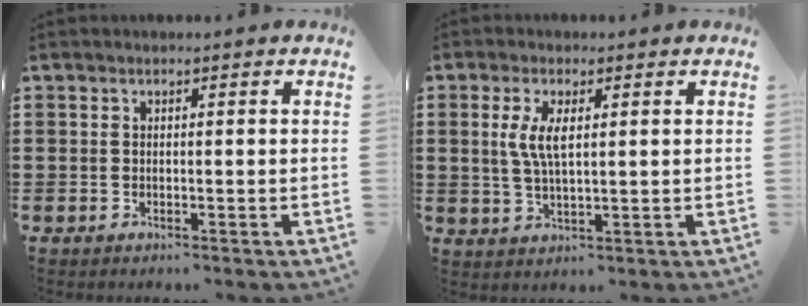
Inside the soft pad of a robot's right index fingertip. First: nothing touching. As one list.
[{"total": 4.8, "force": [1.2, 1.7, 4.3], "torque": [-0.089, 0.006, 0.019]}]